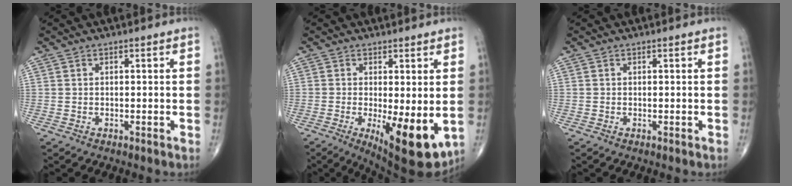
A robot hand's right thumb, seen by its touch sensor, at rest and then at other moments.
{"total": 11.9, "force": [-2.4, 4.1, 11.0], "torque": [-0.158, -0.027, -0.024]}
{"total": 0.0}